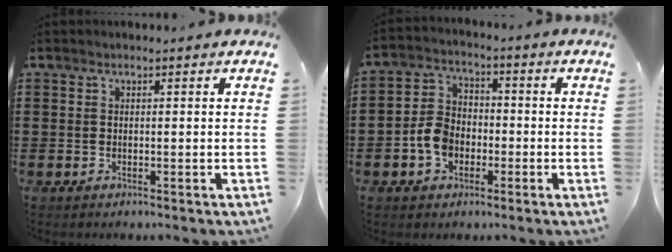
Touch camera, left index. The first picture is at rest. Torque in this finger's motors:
{"motor_torque": [1.23, 0.31, 0.62, 0.13]}